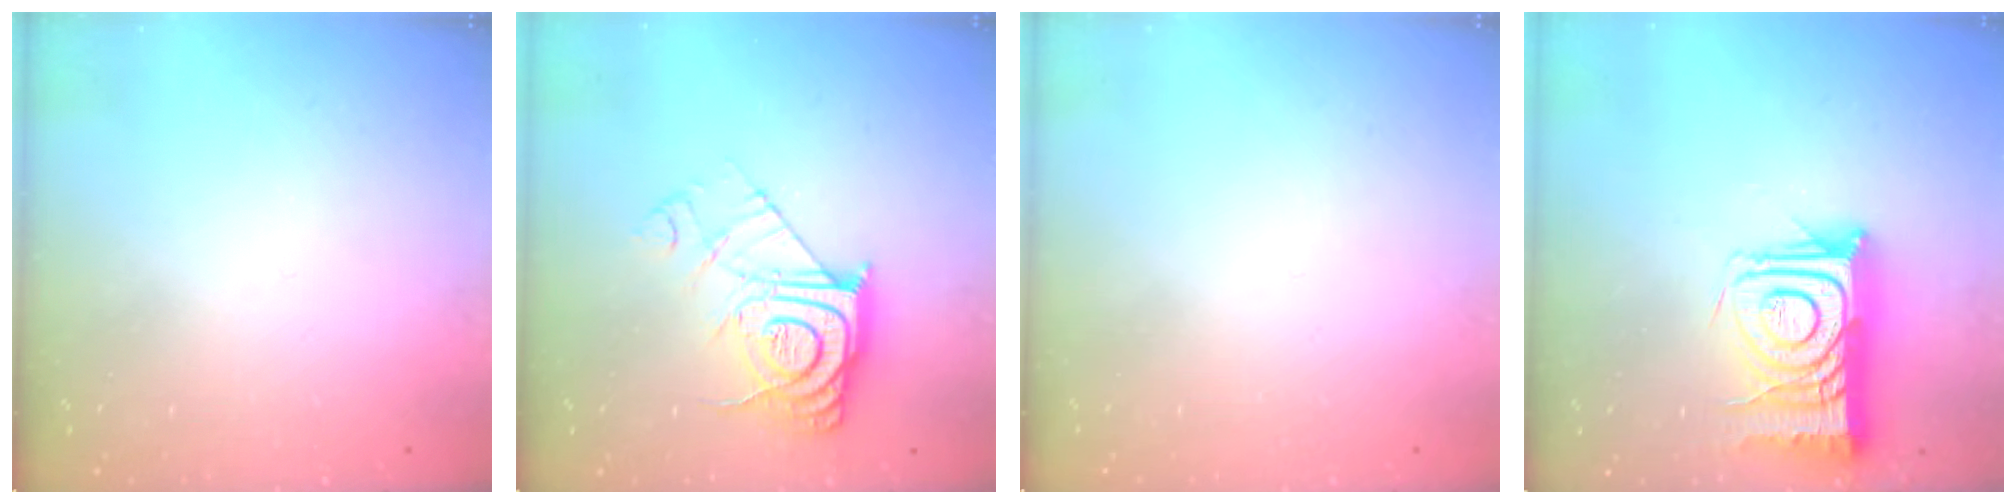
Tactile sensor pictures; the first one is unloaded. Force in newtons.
{"total": 12.3, "press": 12.3, "slide": 1.1}
{"total": 1.5, "press": 1.5, "slide": 0.1}
{"total": 15.4, "press": 15.3, "slide": 1.4}